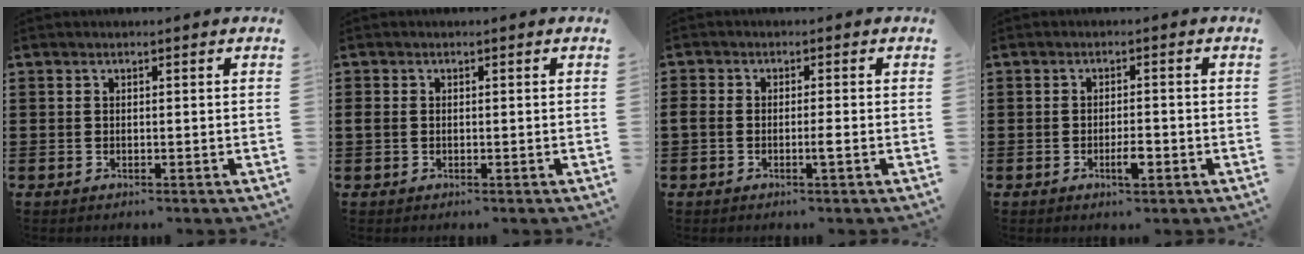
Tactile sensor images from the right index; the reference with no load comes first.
{"total": 1.0, "force": [-0.2, 0.8, 0.6], "torque": [-0.020, 0.002, -0.007]}
{"total": 2.1, "force": [-0.9, 0.4, 1.8], "torque": [-0.041, -0.002, -0.019]}
{"total": 3.2, "force": [-1.3, 0.9, 2.8], "torque": [-0.046, 0.001, -0.022]}